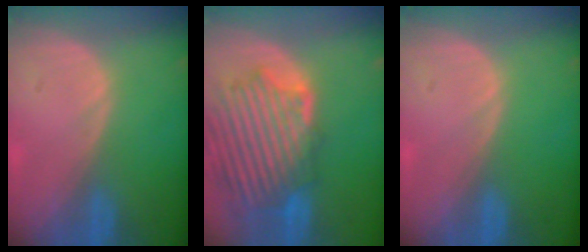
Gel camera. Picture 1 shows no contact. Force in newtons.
{"total": 12.5, "press": 11.5, "slide": 5.0}
{"total": 0.0}